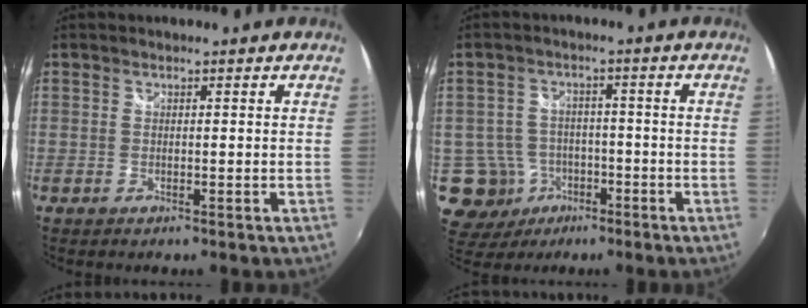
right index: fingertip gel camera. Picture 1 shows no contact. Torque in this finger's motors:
{"motor_torque": [-0.39, 0.22, -0.78, -0.21]}